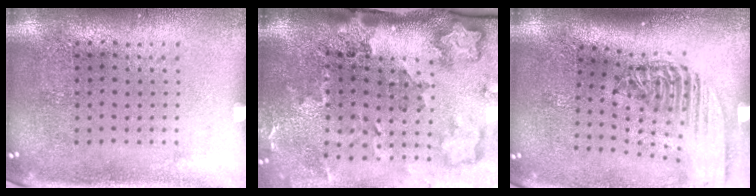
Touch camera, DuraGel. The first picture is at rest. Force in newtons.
{"total": 3.5, "press": 2.2, "slide": 2.7}
{"total": 2.4, "press": 1.8, "slide": 1.5}